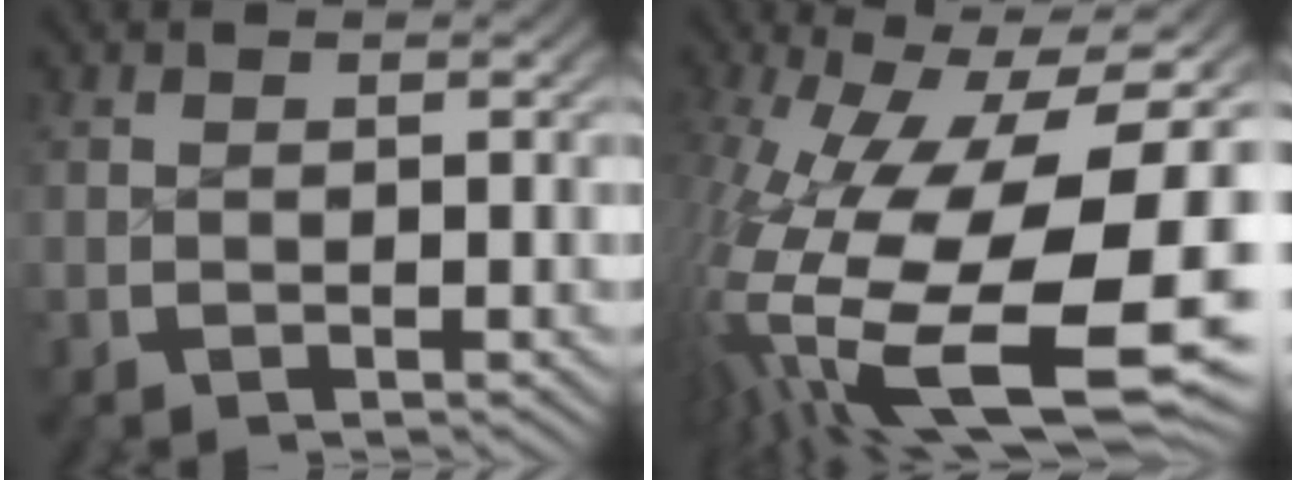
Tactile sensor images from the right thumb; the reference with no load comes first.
{"total": 21.3, "force": [-3.1, 12.6, 16.9], "torque": [-0.348, -0.097, 0.011]}